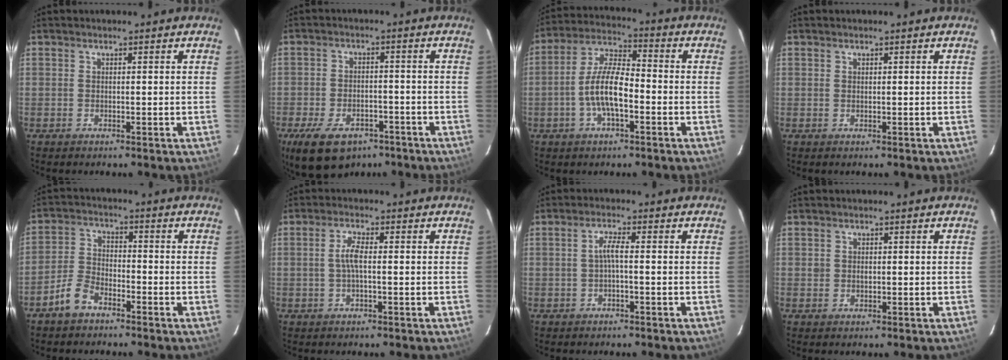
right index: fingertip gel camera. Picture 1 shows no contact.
{"total": 13.8, "force": [-8.9, 7.7, 7.3], "torque": [-0.170, -0.015, -0.137]}
{"total": 9.6, "force": [-2.8, 3.3, 8.6], "torque": [-0.178, 0.011, -0.055]}
{"total": 0.0}
{"total": 5.7, "force": [-4.2, 2.6, 2.8], "torque": [-0.067, 0.014, -0.087]}
{"total": 3.1, "force": [-0.2, 0.6, 3.1], "torque": [-0.062, 0.005, -0.004]}
{"total": 2.2, "force": [-0.6, 0.0, 2.2], "torque": [-0.044, 0.005, -0.011]}
{"total": 1.1, "force": [0.0, 1.0, 0.4], "torque": [-0.007, 0.002, 0.000]}